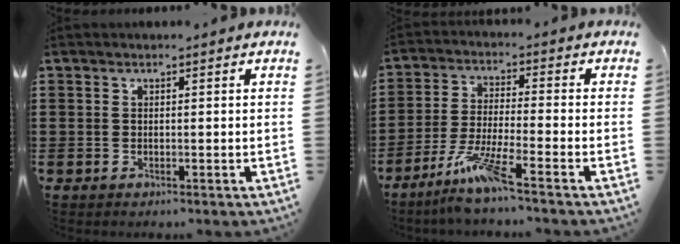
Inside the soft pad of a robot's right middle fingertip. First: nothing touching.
{"total": 7.2, "force": [-5.0, 0.2, 5.2], "torque": [-0.108, -0.013, -0.097]}